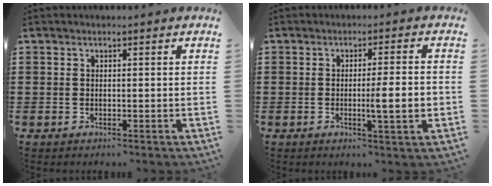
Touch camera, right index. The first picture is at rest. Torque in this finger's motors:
{"motor_torque": [2.14, 0.00, 0.57, 0.16]}